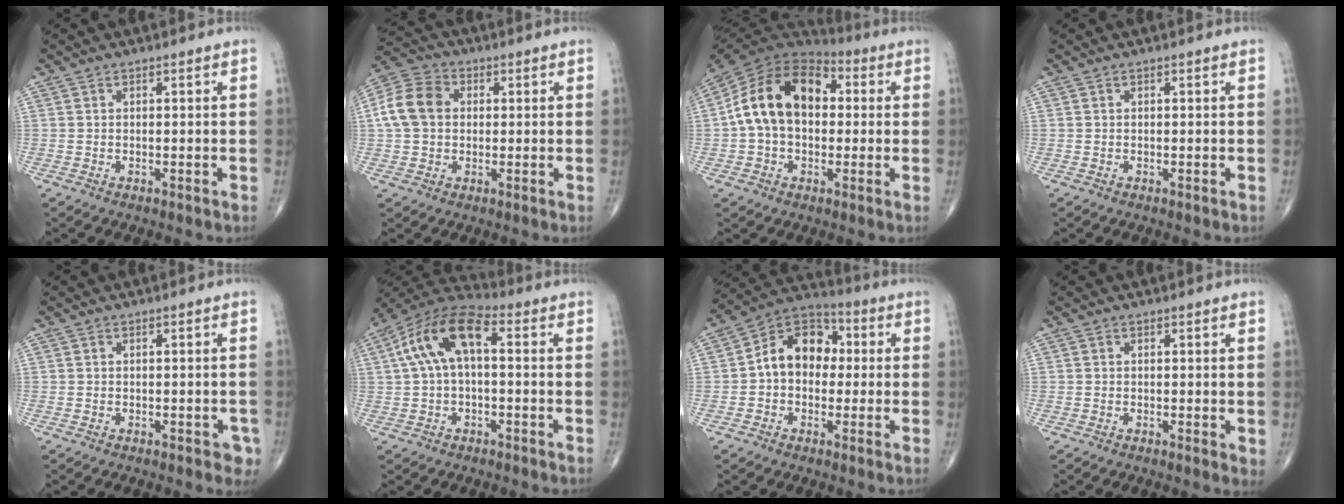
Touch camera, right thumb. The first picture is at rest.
{"total": 9.8, "force": [1.0, 7.6, 6.1], "torque": [-0.113, 0.025, 0.011]}
{"total": 17.3, "force": [1.4, 11.8, 12.5], "torque": [-0.208, 0.040, 0.015]}
{"total": 0.0}
{"total": 2.4, "force": [-1.0, 1.4, 1.7], "torque": [-0.005, 0.002, -0.011]}
{"total": 12.7, "force": [1.9, 6.3, 10.9], "torque": [-0.213, 0.042, 0.024]}
{"total": 12.1, "force": [0.6, 9.0, 8.1], "torque": [-0.100, 0.034, -0.006]}
{"total": 1.5, "force": [0.2, 0.6, 1.3], "torque": [-0.019, -0.007, -0.001]}